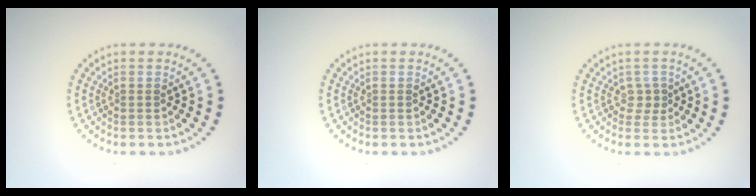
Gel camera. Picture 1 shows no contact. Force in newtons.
{"total": 0.0}
{"total": 1.1, "press": 0.8, "slide": 0.7}